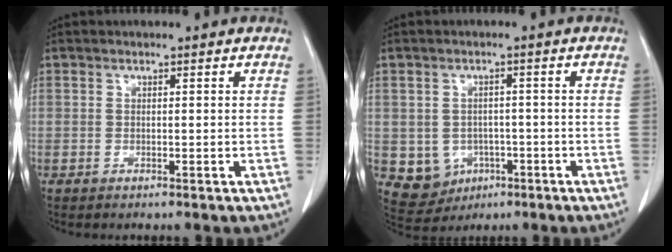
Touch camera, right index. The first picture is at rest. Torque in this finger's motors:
{"motor_torque": [0.04, 0.02, -0.31, -0.07]}